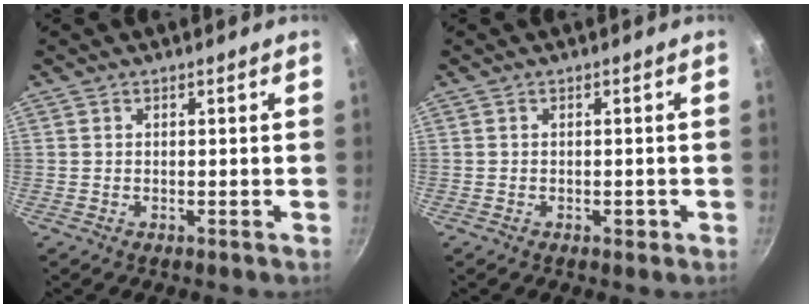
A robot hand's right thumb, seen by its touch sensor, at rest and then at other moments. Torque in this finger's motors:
{"motor_torque": [0.45, 0.02, 0.54, -0.54, 0.06]}